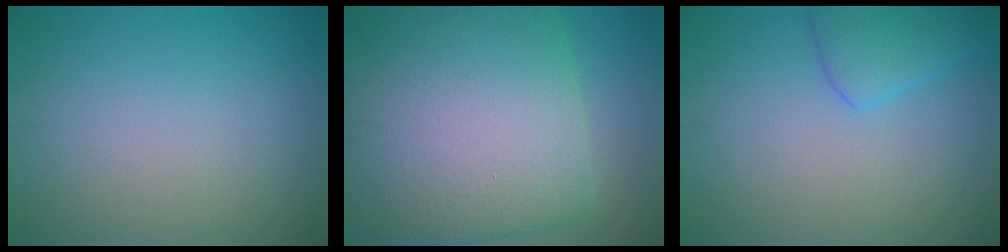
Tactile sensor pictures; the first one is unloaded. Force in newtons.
{"total": 15.3, "press": 15.3, "slide": 0.6}
{"total": 2.8, "press": 2.7, "slide": 0.2}